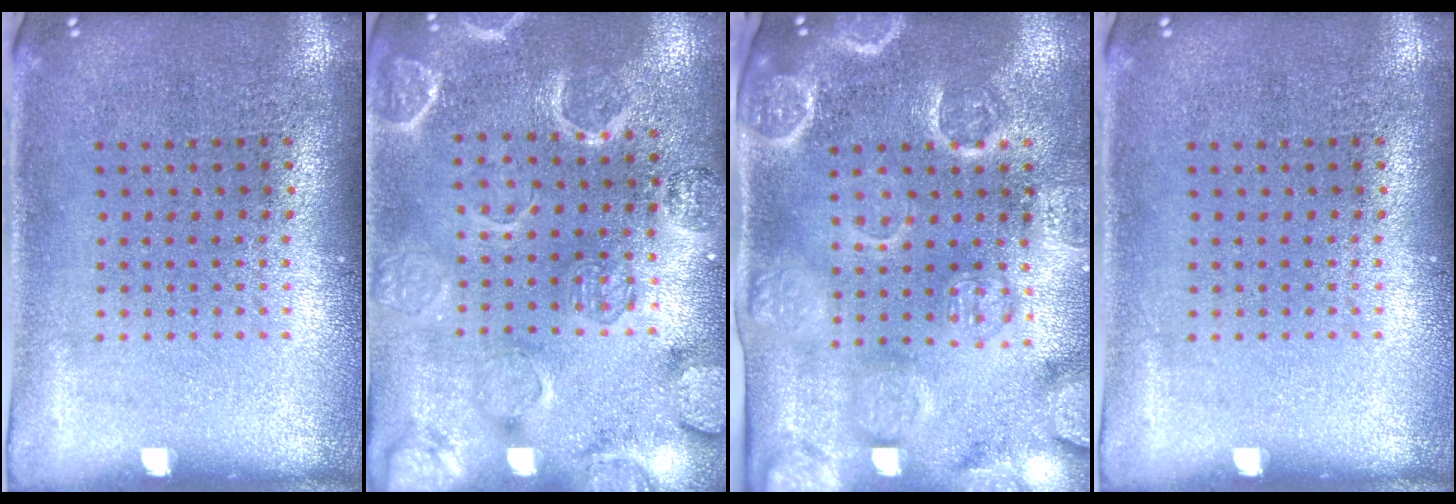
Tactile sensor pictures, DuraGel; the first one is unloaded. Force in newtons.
{"total": 2.7, "press": 2.7, "slide": 0.0}
{"total": 3.9, "press": 3.6, "slide": 1.5}
{"total": 0.0}